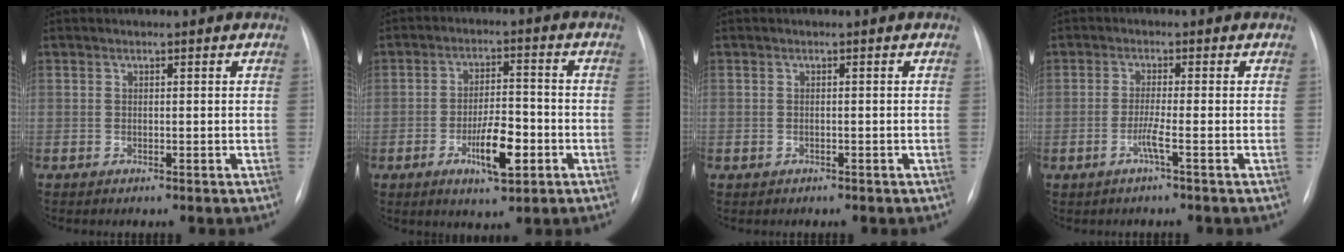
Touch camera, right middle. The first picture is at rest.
{"total": 7.4, "force": [-2.9, 2.2, 6.5], "torque": [-0.118, 0.001, -0.047]}
{"total": 0.7, "force": [-0.6, 0.5, 0.1], "torque": [-0.007, 0.005, -0.004]}
{"total": 2.3, "force": [-1.1, -0.8, 1.9], "torque": [-0.041, -0.004, -0.027]}